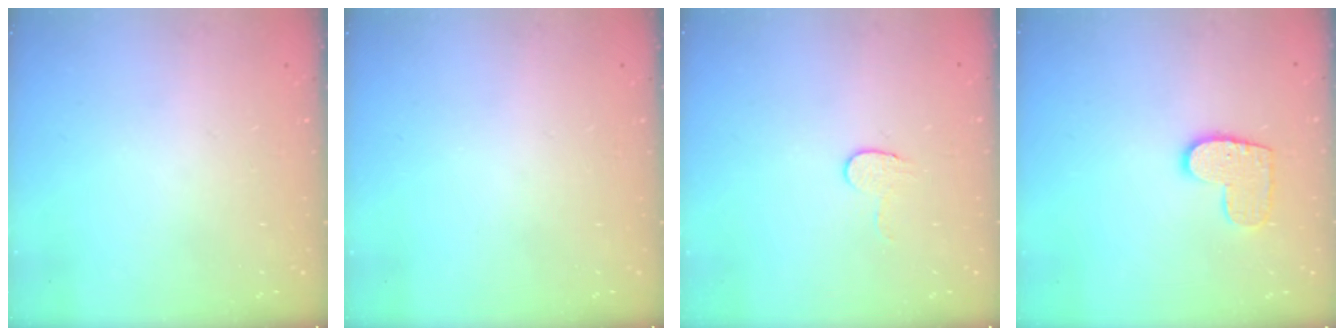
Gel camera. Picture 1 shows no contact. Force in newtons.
{"total": 0.0}
{"total": 6.2, "press": 6.2, "slide": 0.5}
{"total": 9.7, "press": 9.7, "slide": 0.3}